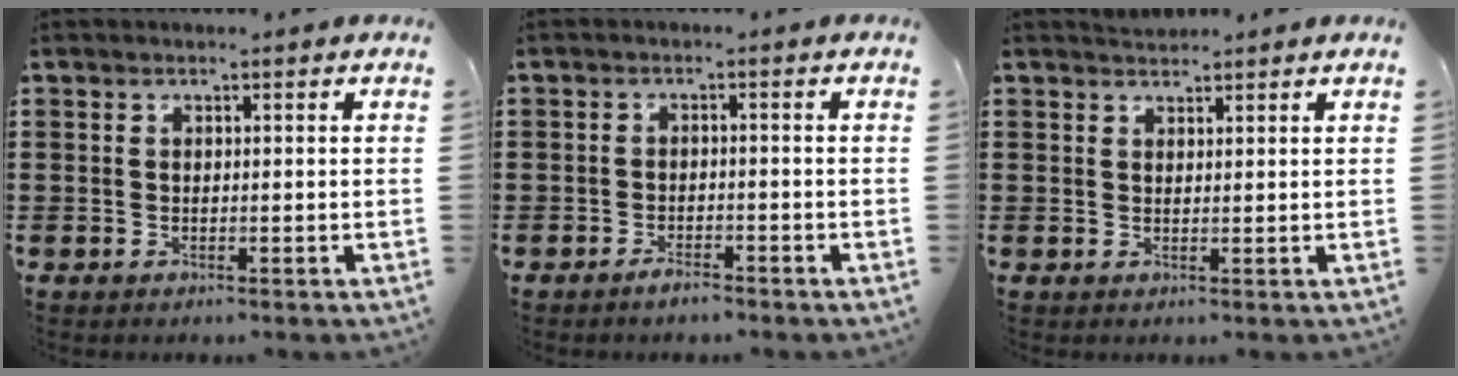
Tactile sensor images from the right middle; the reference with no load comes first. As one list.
[{"total": 1.9, "force": [-1.8, 0.1, 0.8], "torque": [-0.016, -0.004, -0.033]}, {"total": 1.4, "force": [1.4, 0.2, -0.2], "torque": [-0.001, 0.002, 0.027]}]